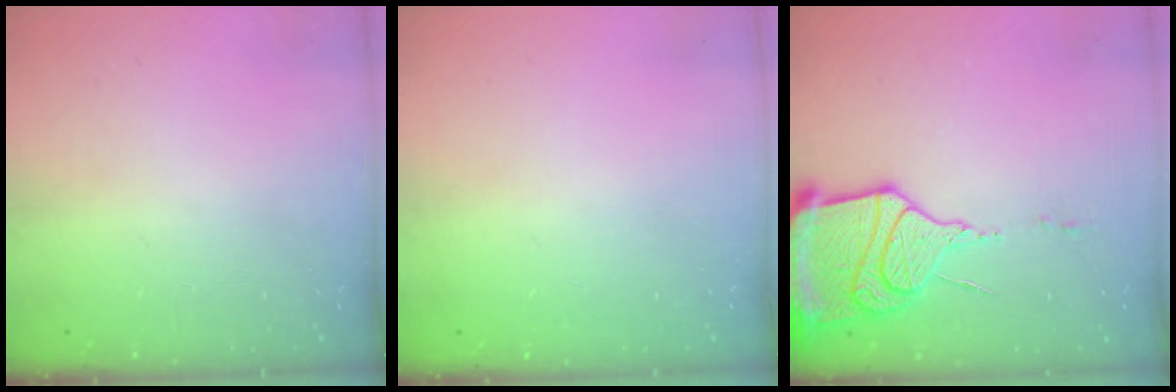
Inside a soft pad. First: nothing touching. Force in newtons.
{"total": 2.2, "press": 2.1, "slide": 0.8}
{"total": 17.6, "press": 17.4, "slide": 2.2}